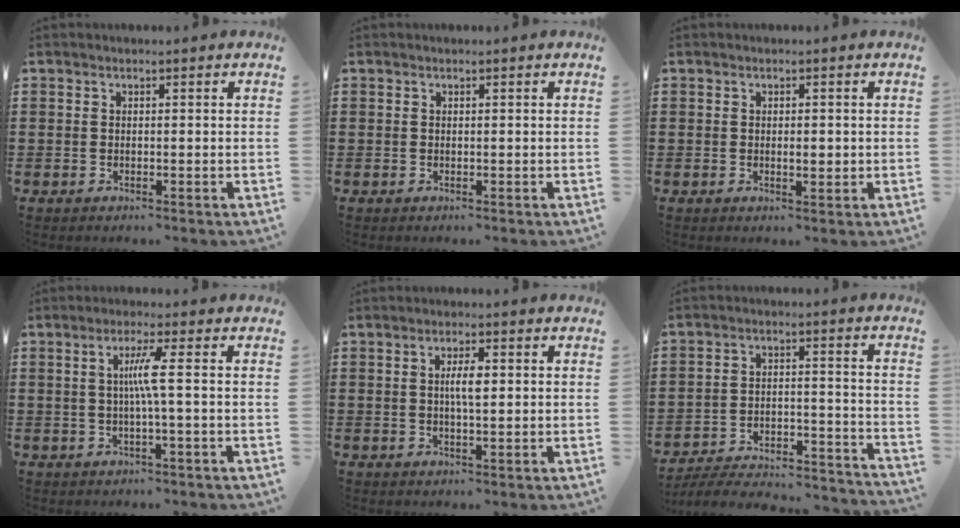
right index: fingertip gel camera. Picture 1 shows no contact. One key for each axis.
{"total": 0.0}
{"total": 1.9, "fx": -0.1, "fy": 0.6, "fz": 1.8, "tx": -0.034, "ty": 0.000, "tz": -0.002}
{"total": 4.3, "fx": 0.0, "fy": -0.5, "fz": 4.2, "tx": -0.080, "ty": -0.005, "tz": -0.007}
{"total": 3.5, "fx": 0.4, "fy": 0.9, "fz": 3.4, "tx": -0.066, "ty": 0.003, "tz": 0.003}
{"total": 4.3, "fx": -4.0, "fy": 0.6, "fz": 1.4, "tx": -0.034, "ty": -0.010, "tz": -0.088}